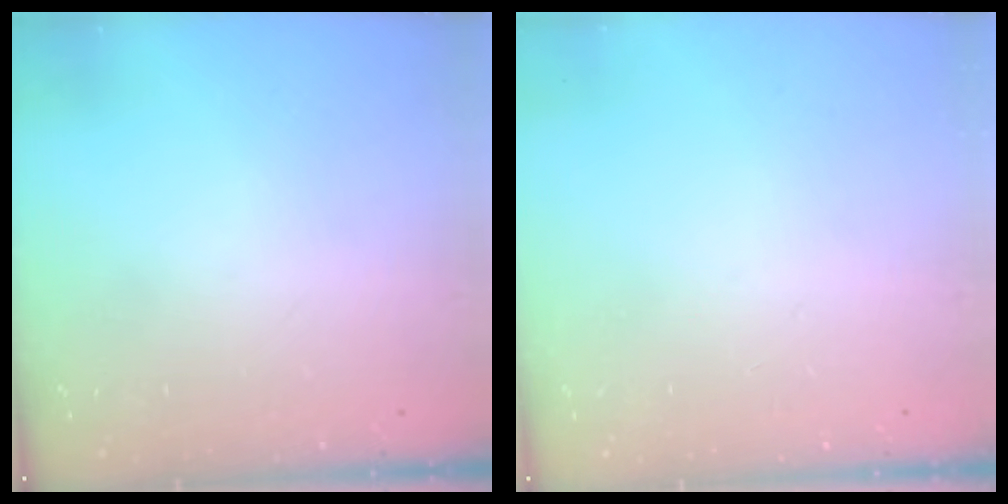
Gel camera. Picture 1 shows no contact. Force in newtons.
{"total": 0.0}